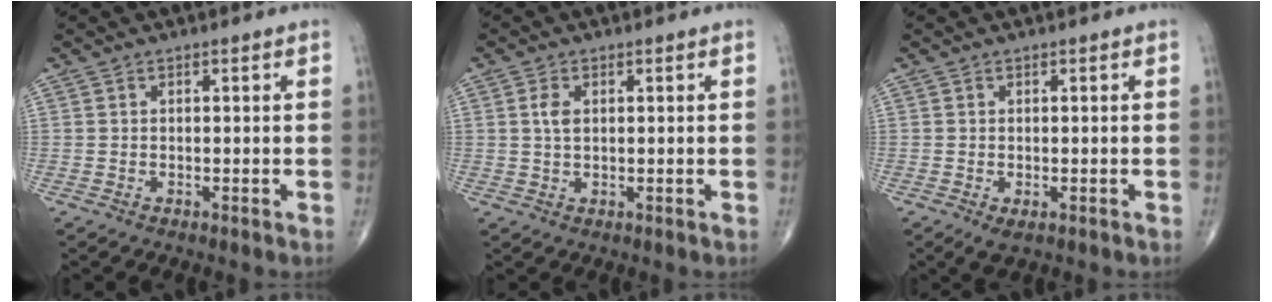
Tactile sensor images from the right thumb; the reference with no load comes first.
{"total": 2.7, "force": [0.6, 1.6, 2.1], "torque": [-0.042, -0.001, 0.010]}
{"total": 2.2, "force": [-0.8, 1.1, 1.6], "torque": [-0.028, -0.004, -0.008]}